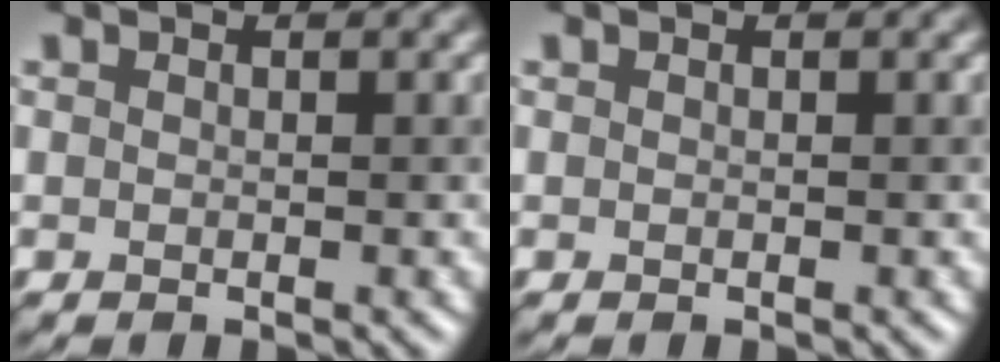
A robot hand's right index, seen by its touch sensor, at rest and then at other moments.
{"total": 0.0}